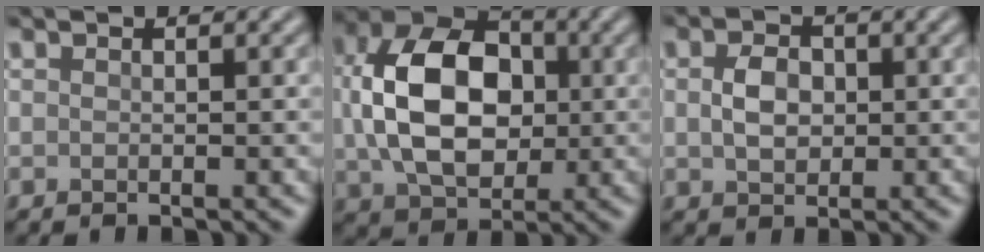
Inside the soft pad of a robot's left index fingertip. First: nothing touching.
{"total": 11.0, "force": [0.8, 7.6, 7.9], "torque": [-0.162, 0.008, 0.011]}
{"total": 3.0, "force": [0.2, 2.2, 2.1], "torque": [-0.044, 0.003, 0.002]}